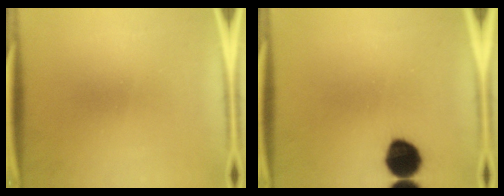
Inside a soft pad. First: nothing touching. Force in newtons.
{"total": 9.7}